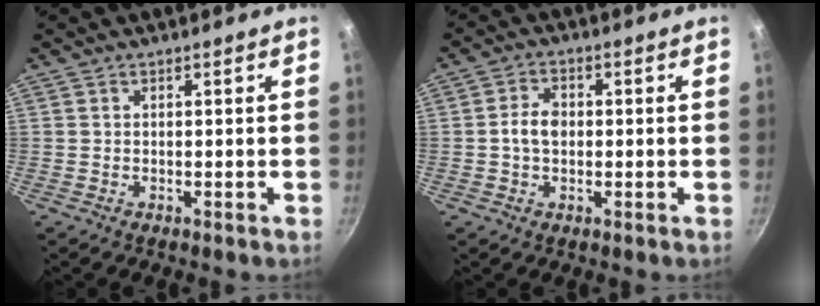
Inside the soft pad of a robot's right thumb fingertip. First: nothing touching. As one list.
[{"total": 4.6, "force": [-0.2, 3.3, 3.3], "torque": [-0.049, 0.014, -0.008]}]